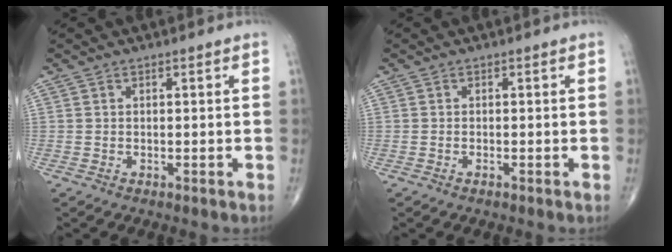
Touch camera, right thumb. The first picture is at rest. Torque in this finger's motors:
{"motor_torque": [-0.05, -0.01, -0.26, -0.24, -0.07]}